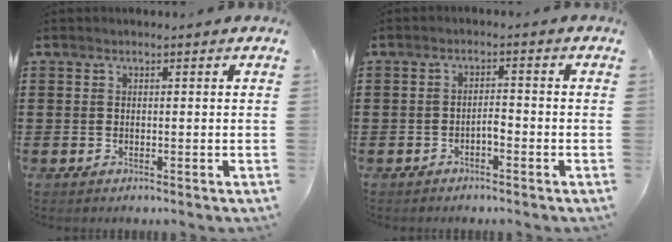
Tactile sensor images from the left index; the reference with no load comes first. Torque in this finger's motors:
{"motor_torque": [0.05, 0.02, 0.04, 0.04]}